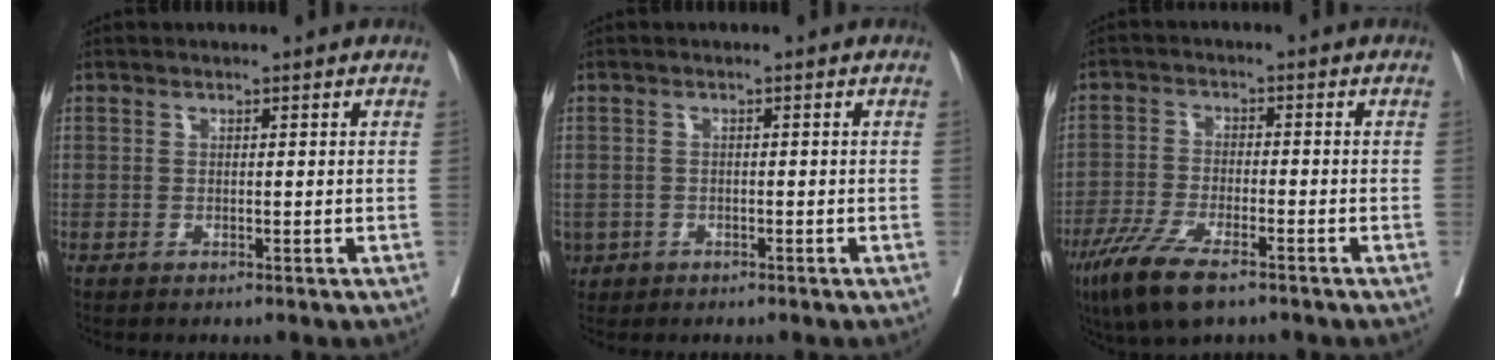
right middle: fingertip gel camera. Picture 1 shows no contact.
{"total": 3.3, "force": [-1.8, 2.7, 0.7], "torque": [-0.022, -0.001, -0.027]}
{"total": 9.4, "force": [-6.3, 2.2, 6.6], "torque": [-0.131, -0.021, -0.108]}